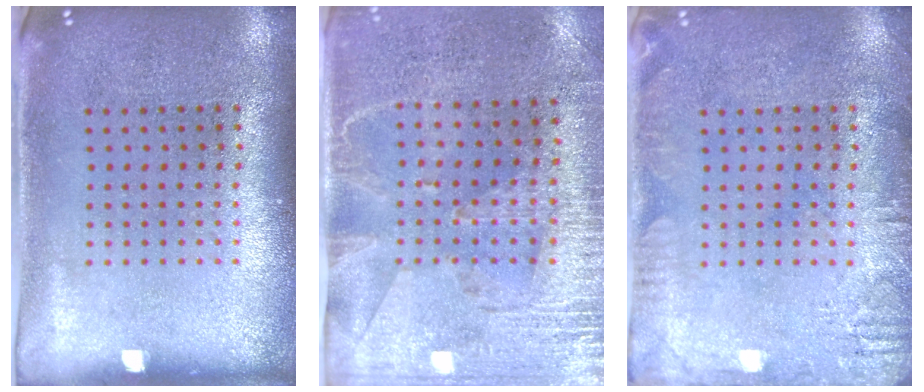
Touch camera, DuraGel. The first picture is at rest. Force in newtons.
{"total": 2.9, "press": 2.5, "slide": 1.4}
{"total": 2.3, "press": 2.3, "slide": 0.2}